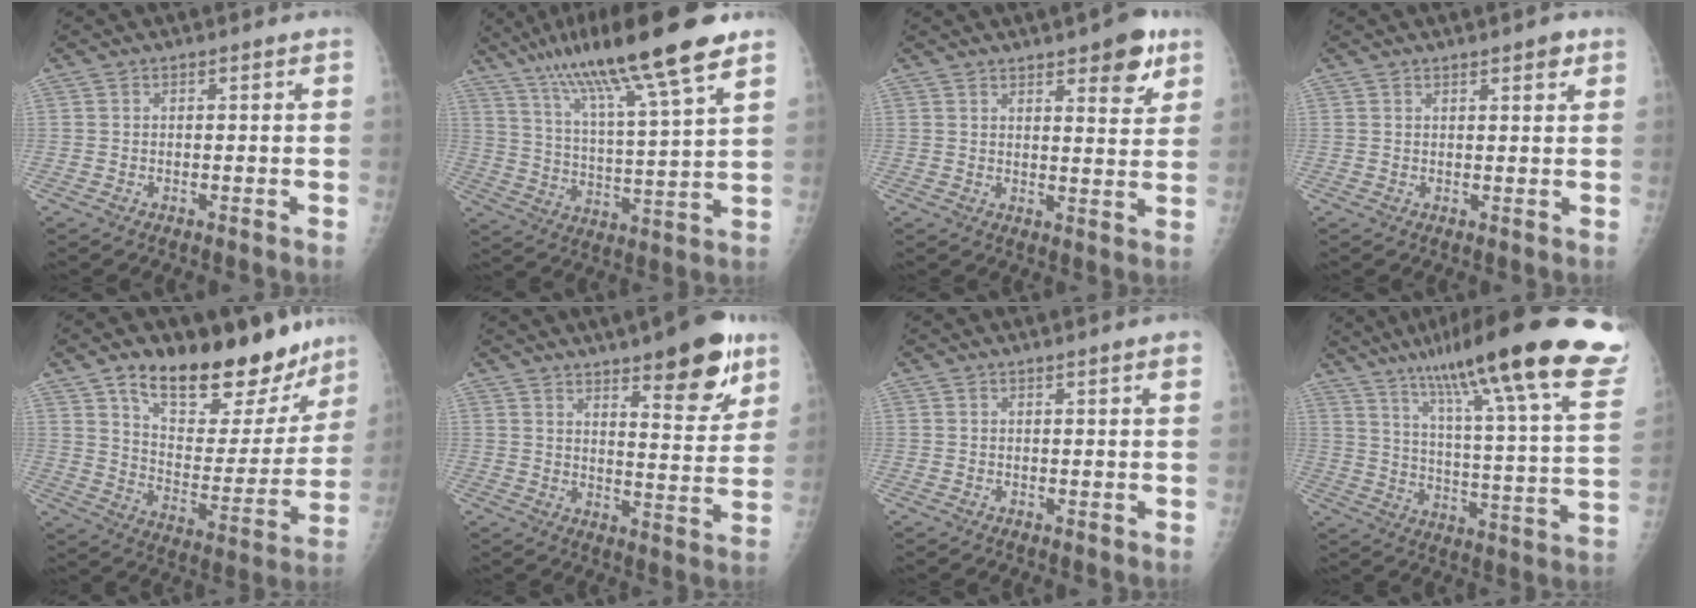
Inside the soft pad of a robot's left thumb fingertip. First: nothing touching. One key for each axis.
{"total": 21.0, "fx": 14.0, "fy": 2.1, "fz": 15.5, "tx": -0.263, "ty": -0.036, "tz": 0.239}
{"total": 8.3, "fx": 5.0, "fy": 2.8, "fz": 6.1, "tx": -0.060, "ty": -0.026, "tz": 0.066}
{"total": 2.5, "fx": 1.6, "fy": 0.7, "fz": 1.8, "tx": -0.017, "ty": -0.007, "tz": 0.020}
{"total": 23.7, "fx": 17.1, "fy": 10.5, "fz": 12.6, "tx": -0.130, "ty": -0.087, "tz": 0.266}
{"total": 14.7, "fx": 9.1, "fy": 4.2, "fz": 10.7, "tx": -0.114, "ty": -0.054, "tz": 0.133}
{"total": 2.2, "fx": 1.5, "fy": -0.1, "fz": 1.6, "tx": -0.019, "ty": -0.002, "tz": 0.021}
{"total": 31.4, "fx": 21.6, "fy": 3.8, "fz": 22.5, "tx": -0.305, "ty": -0.067, "tz": 0.311}